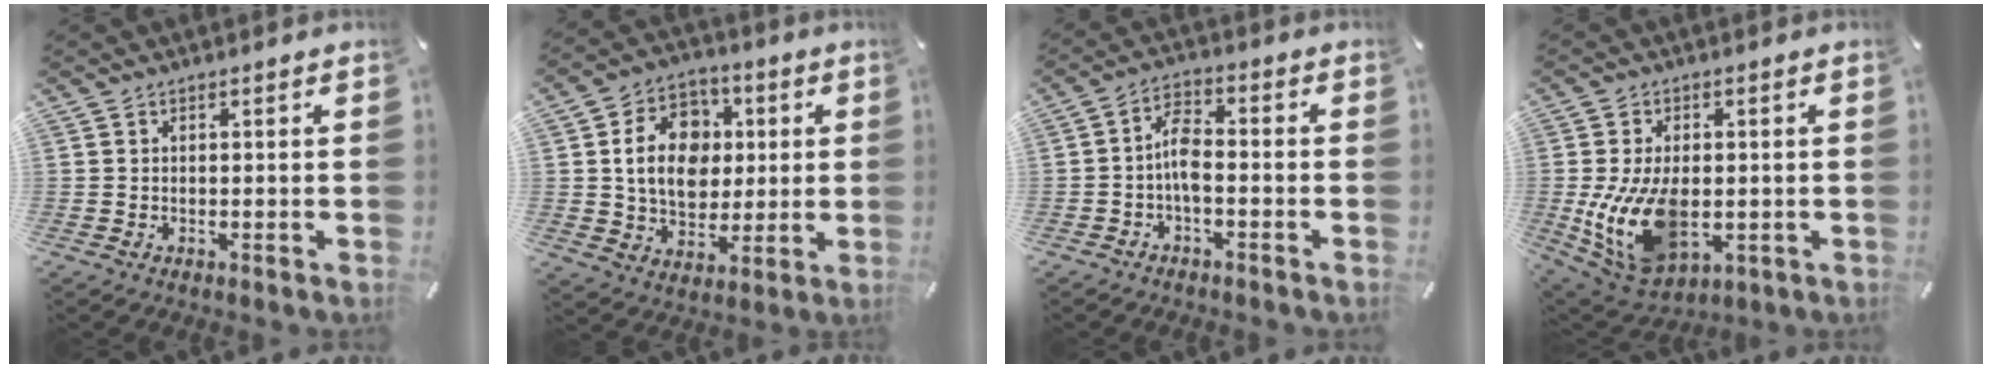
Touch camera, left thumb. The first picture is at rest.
{"total": 13.8, "force": [1.8, 11.3, 7.7], "torque": [-0.130, 0.010, 0.036]}
{"total": 6.4, "force": [-1.8, 3.1, 5.3], "torque": [-0.108, 0.012, -0.034]}
{"total": 15.4, "force": [-1.7, 9.8, 11.8], "torque": [-0.243, -0.011, -0.025]}